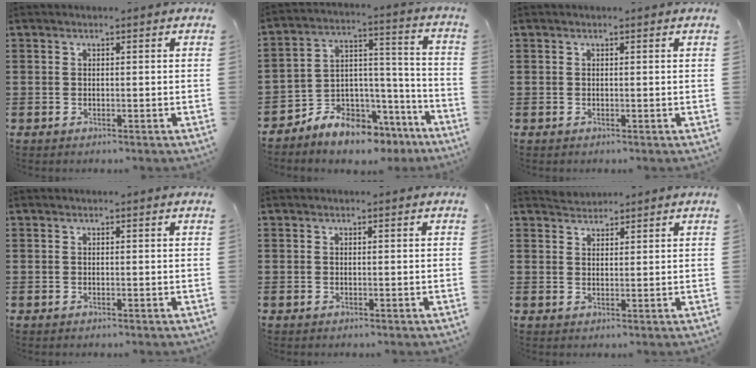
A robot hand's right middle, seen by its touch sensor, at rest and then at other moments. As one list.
[{"total": 7.6, "force": [-7.2, 2.5, 0.2], "torque": [-0.010, 0.011, -0.140]}, {"total": 0.0}, {"total": 0.0}, {"total": 0.0}, {"total": 1.8, "force": [1.7, 0.2, -0.5], "torque": [0.003, 0.001, 0.034]}]